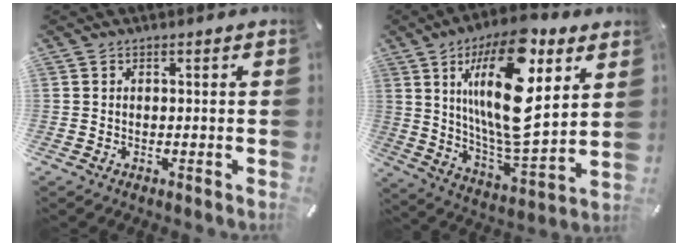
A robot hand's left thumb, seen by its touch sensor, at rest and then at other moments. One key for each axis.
{"total": 24.6, "fx": 9.7, "fy": 9.6, "fz": 20.4, "tx": -0.396, "ty": -0.051, "tz": 0.143}